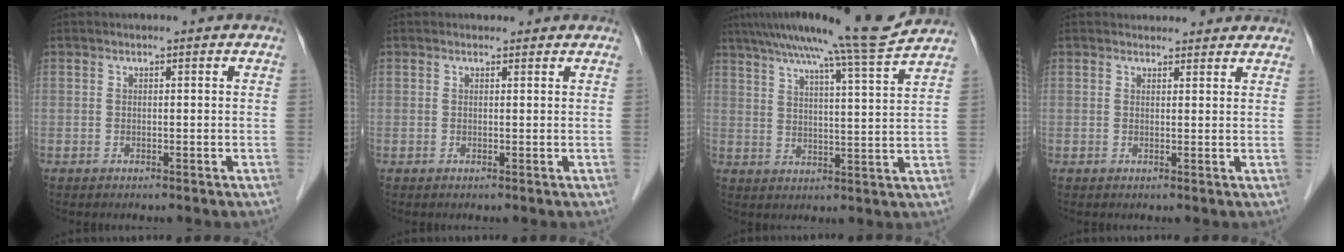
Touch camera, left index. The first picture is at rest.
{"total": 1.1, "force": [0.9, 0.6, 0.0], "torque": [-0.003, 0.002, 0.008]}
{"total": 14.8, "force": [12.7, -1.8, 7.4], "torque": [-0.121, -0.013, 0.176]}
{"total": 5.2, "force": [4.8, 1.8, 0.9], "torque": [-0.002, 0.016, 0.052]}